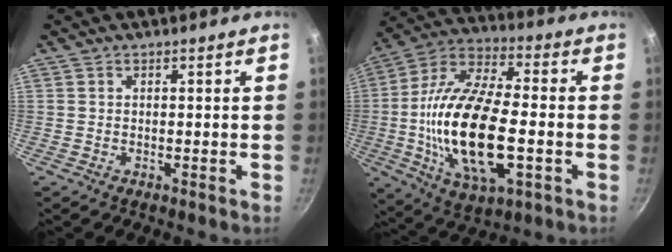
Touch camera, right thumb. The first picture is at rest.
{"total": 23.4, "force": [-3.5, 10.3, 20.8], "torque": [-0.396, 0.018, -0.067]}